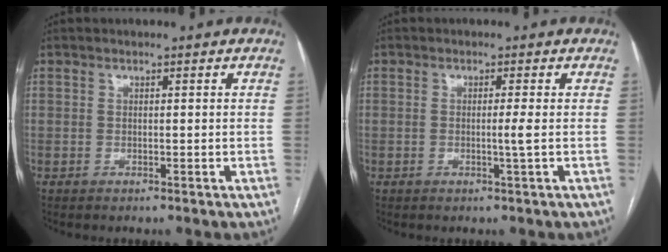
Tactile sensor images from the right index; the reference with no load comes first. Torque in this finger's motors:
{"motor_torque": [0.01, 0.05, 0.09, 0.00]}